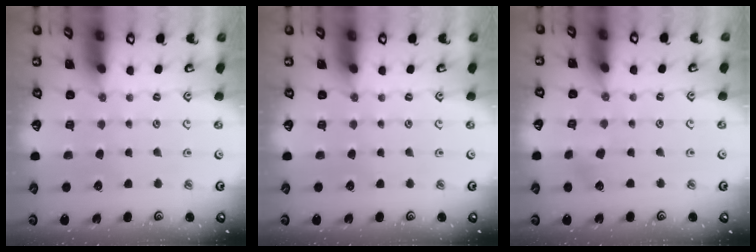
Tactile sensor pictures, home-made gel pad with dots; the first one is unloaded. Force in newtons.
{"total": 0.0}
{"total": 2.0, "press": 1.9, "slide": 0.3}